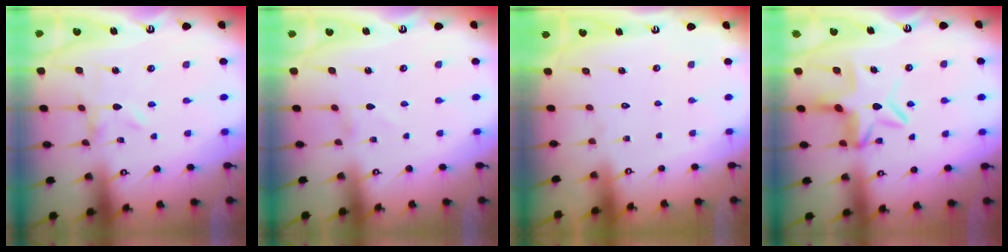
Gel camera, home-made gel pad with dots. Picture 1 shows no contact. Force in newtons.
{"total": 1.2, "press": 1.2, "slide": 0.1}
{"total": 1.7, "press": 1.7, "slide": 0.1}
{"total": 9.1, "press": 9.0, "slide": 1.3}